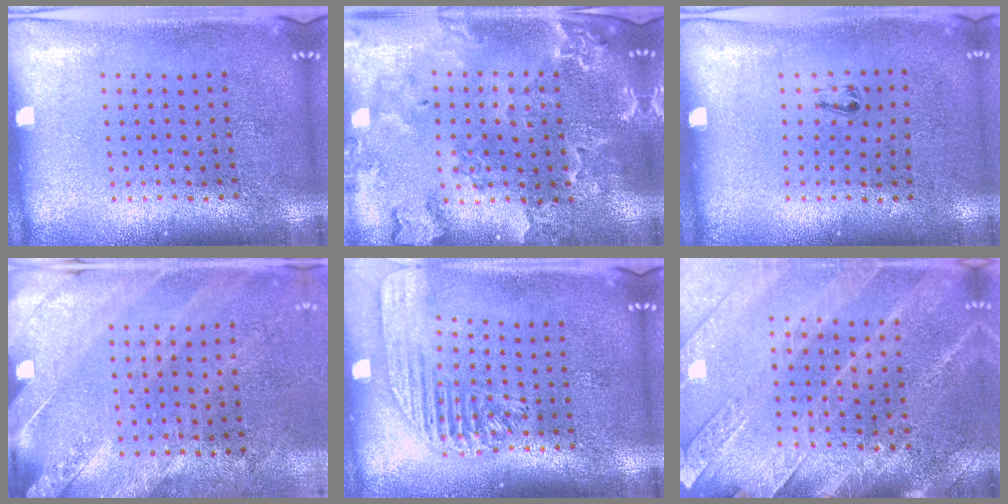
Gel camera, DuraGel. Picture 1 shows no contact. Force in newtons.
{"total": 1.9, "press": 1.9, "slide": 0.3}
{"total": 0.5, "press": 0.3, "slide": 0.5}
{"total": 2.5, "press": 2.2, "slide": 1.2}
{"total": 1.7, "press": 1.6, "slide": 0.6}
{"total": 2.8, "press": 2.7, "slide": 0.6}